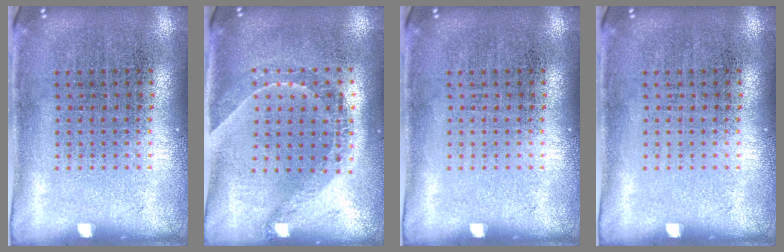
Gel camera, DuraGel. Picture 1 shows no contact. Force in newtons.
{"total": 1.6, "press": 1.3, "slide": 1.0}
{"total": 0.0}
{"total": 0.0}